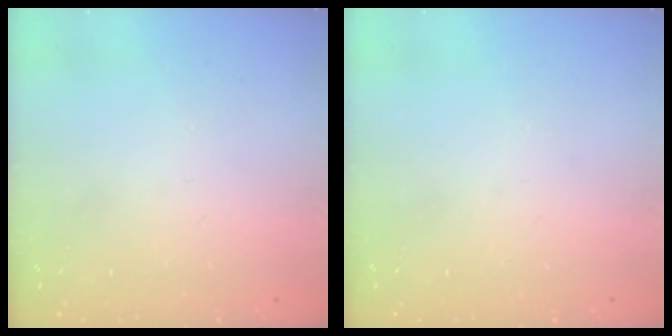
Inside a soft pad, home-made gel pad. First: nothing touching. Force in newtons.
{"total": 0.0}